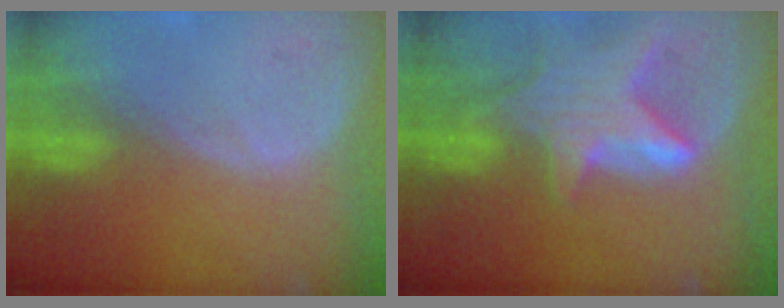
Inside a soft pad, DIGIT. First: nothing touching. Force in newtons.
{"total": 7.5, "press": 7.0, "slide": 2.9}